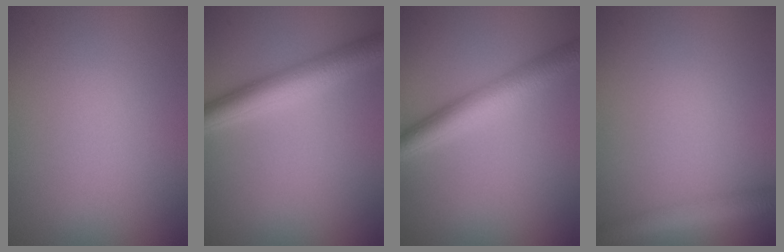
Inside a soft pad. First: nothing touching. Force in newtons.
{"total": 4.5, "press": 4.5, "slide": 0.1}
{"total": 4.4, "press": 4.4, "slide": 0.1}
{"total": 2.9, "press": 2.9, "slide": 0.1}